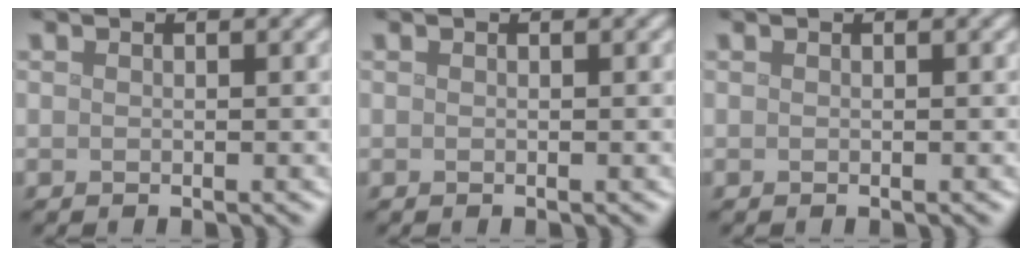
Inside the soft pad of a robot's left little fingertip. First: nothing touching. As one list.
[{"total": 0.0}, {"total": 0.0}]